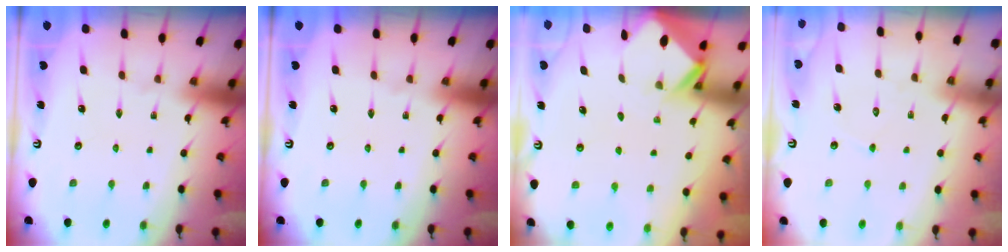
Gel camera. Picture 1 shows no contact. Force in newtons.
{"total": 0.0}
{"total": 2.7, "press": 2.7, "slide": 0.1}
{"total": 2.8, "press": 2.8, "slide": 0.2}